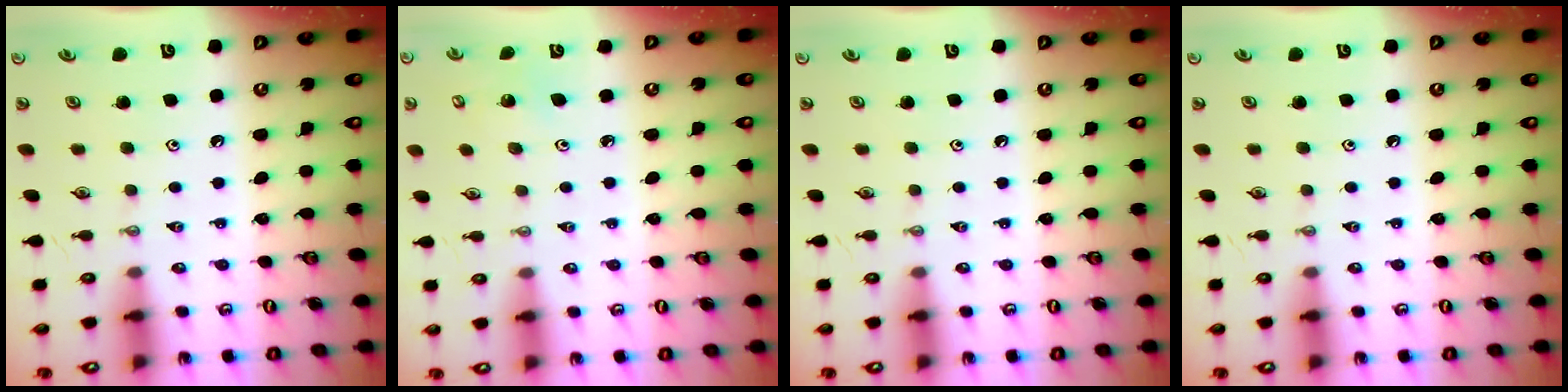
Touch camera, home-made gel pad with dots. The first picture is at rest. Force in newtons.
{"total": 2.0, "press": 2.0, "slide": 0.2}
{"total": 0.0}
{"total": 0.0}